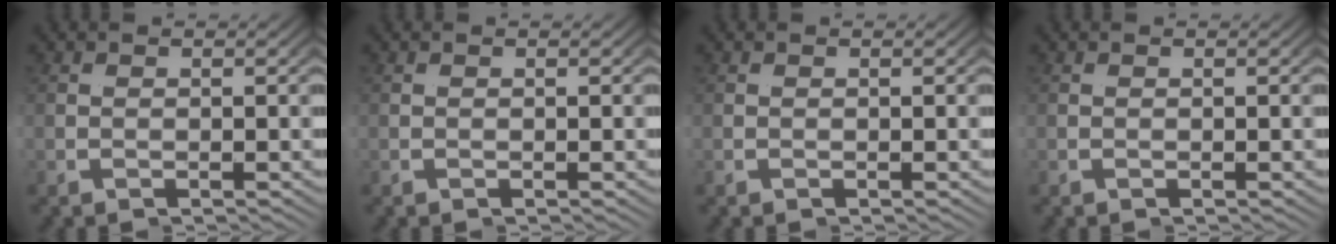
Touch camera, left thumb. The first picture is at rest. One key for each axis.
{"total": 0.0}
{"total": 0.0}
{"total": 0.0}